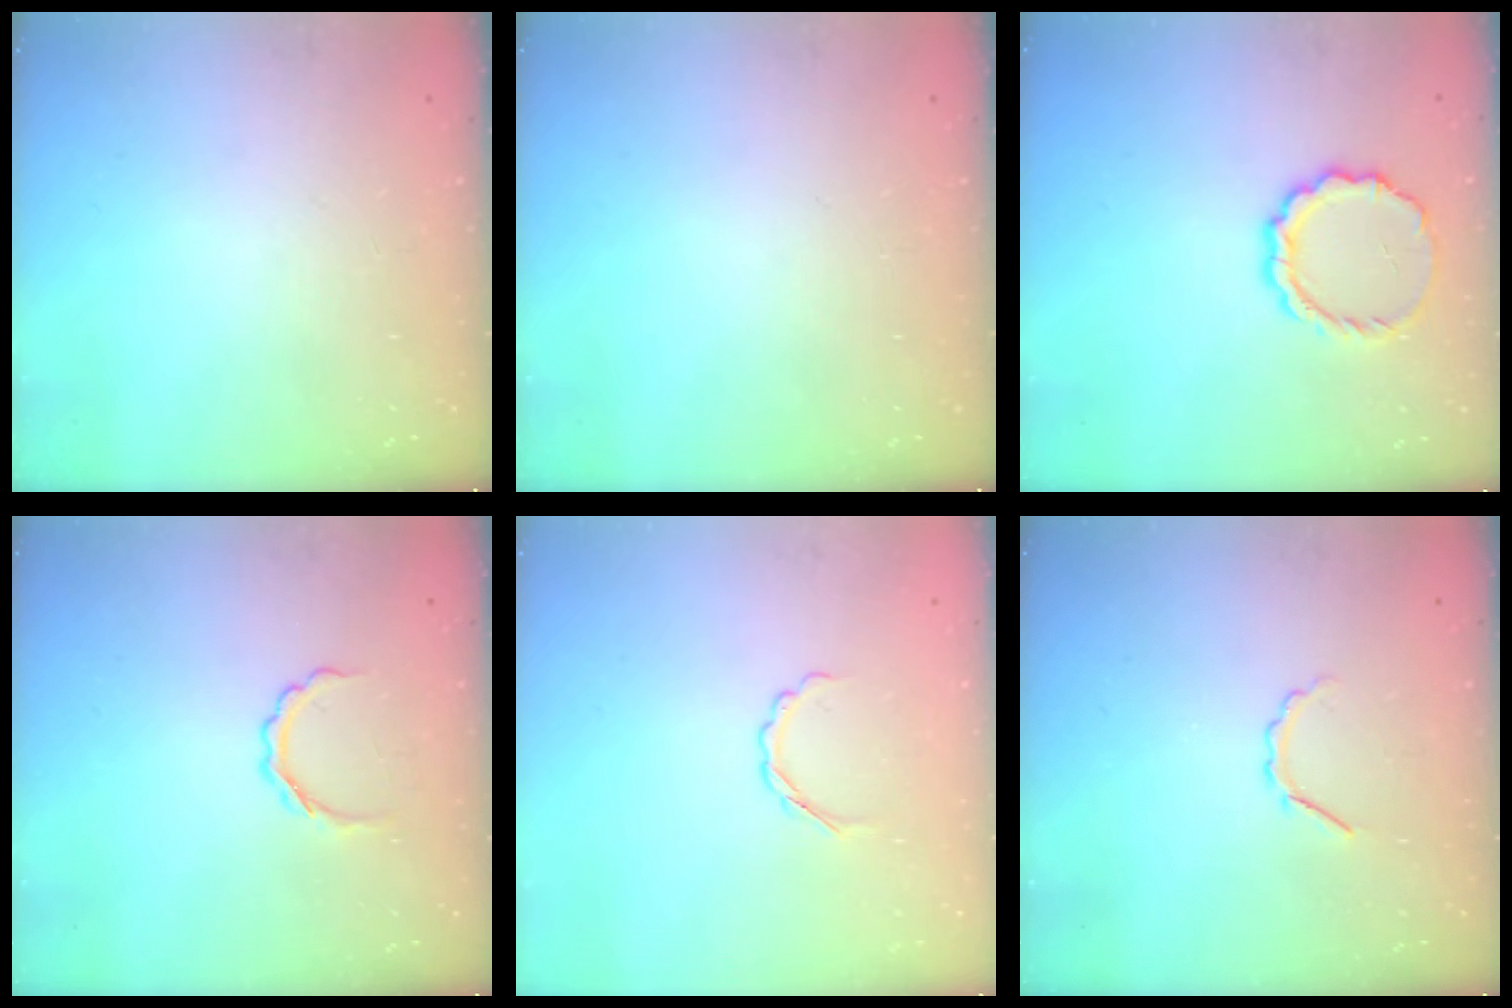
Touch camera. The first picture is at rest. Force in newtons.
{"total": 0.0}
{"total": 9.0, "press": 8.8, "slide": 2.2}
{"total": 4.1, "press": 4.1, "slide": 0.7}
{"total": 3.3, "press": 3.2, "slide": 0.8}
{"total": 2.9, "press": 2.7, "slide": 1.0}